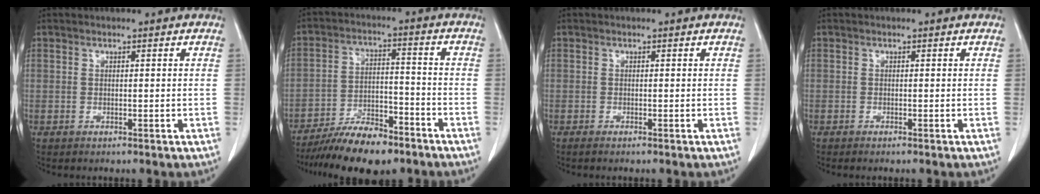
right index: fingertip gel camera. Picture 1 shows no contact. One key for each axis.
{"total": 11.3, "fx": -9.0, "fy": 3.3, "fz": 6.0, "tx": -0.098, "ty": 0.000, "tz": -0.156}
{"total": 0.7, "fx": -0.5, "fy": -0.1, "fz": 0.5, "tx": -0.009, "ty": -0.001, "tz": -0.012}
{"total": 0.5, "fx": -0.4, "fy": -0.1, "fz": 0.3, "tx": -0.008, "ty": -0.001, "tz": -0.008}